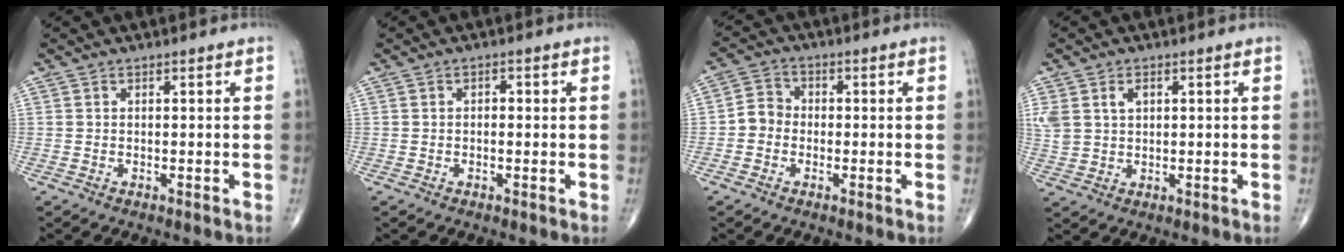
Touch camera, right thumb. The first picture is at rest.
{"total": 1.2, "force": [0.1, 0.7, 1.0], "torque": [-0.013, 0.003, -0.002]}
{"total": 4.3, "force": [-1.0, 3.8, 1.7], "torque": [-0.012, 0.015, -0.031]}
{"total": 7.3, "force": [2.3, 5.2, 4.6], "torque": [-0.109, 0.004, 0.055]}